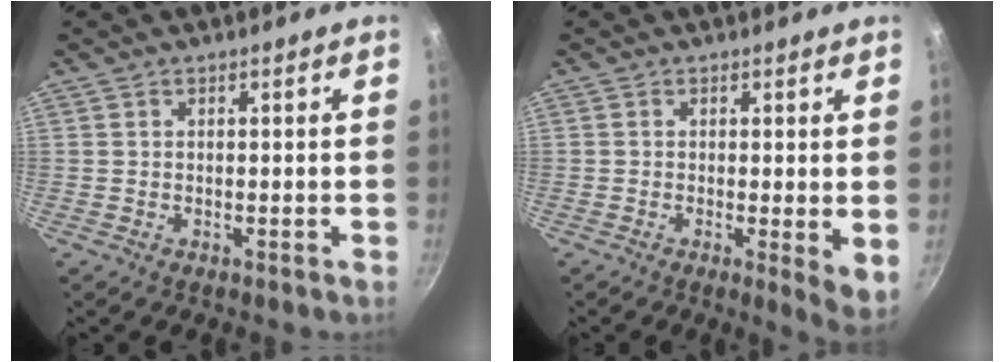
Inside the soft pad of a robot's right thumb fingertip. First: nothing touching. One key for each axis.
{"total": 4.9, "fx": -0.1, "fy": 1.2, "fz": 4.8, "tx": -0.059, "ty": -0.021, "tz": -0.003}